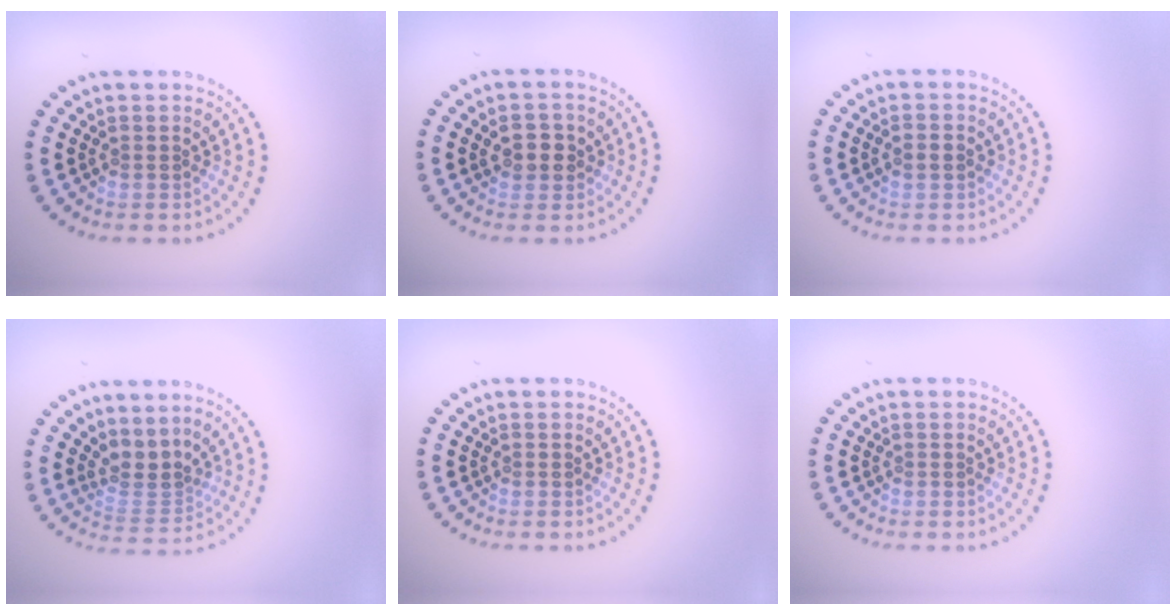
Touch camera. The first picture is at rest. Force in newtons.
{"total": 2.4, "press": 2.4, "slide": 0.4}
{"total": 1.8, "press": 1.8, "slide": 0.2}
{"total": 3.0, "press": 2.1, "slide": 2.2}
{"total": 0.0}
{"total": 0.0}